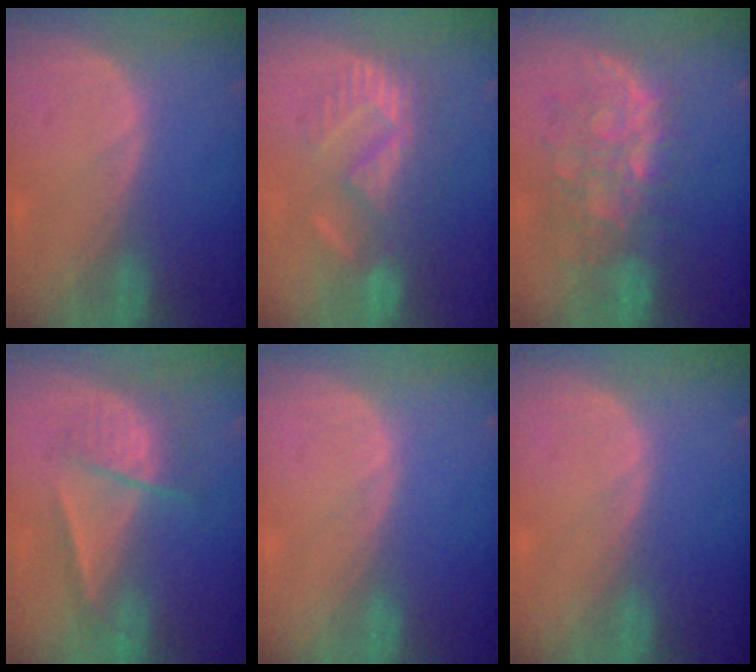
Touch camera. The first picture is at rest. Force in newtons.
{"total": 8.8, "press": 8.7, "slide": 1.7}
{"total": 10.0, "press": 9.1, "slide": 4.0}
{"total": 7.2, "press": 6.1, "slide": 3.9}
{"total": 0.0}
{"total": 0.0}